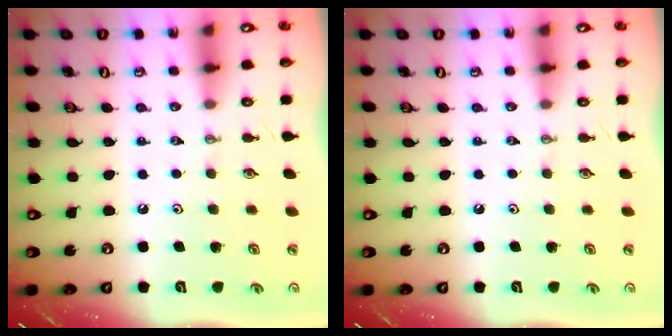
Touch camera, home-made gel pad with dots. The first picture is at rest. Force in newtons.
{"total": 0.0}